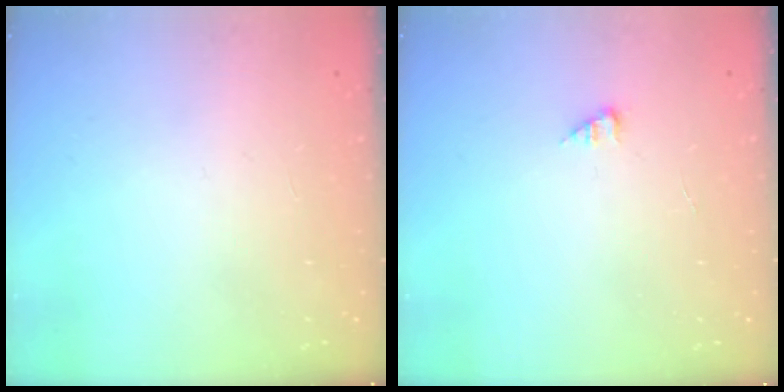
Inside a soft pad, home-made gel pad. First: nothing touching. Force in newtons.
{"total": 1.6, "press": 1.6, "slide": 0.2}